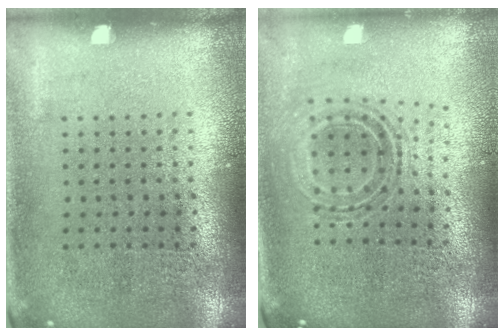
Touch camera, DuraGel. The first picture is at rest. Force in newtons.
{"total": 0.7, "press": 0.7, "slide": 0.2}